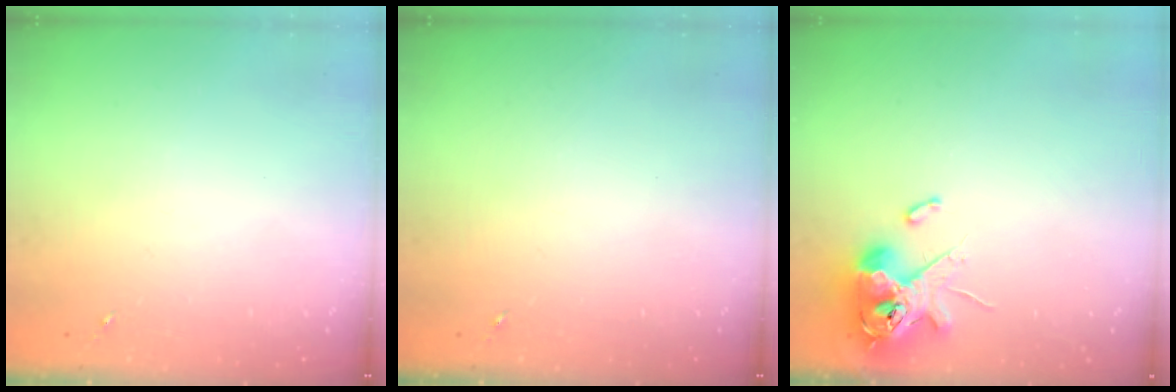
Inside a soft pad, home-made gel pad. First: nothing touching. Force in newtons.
{"total": 0.0}
{"total": 13.2, "press": 13.0, "slide": 2.3}